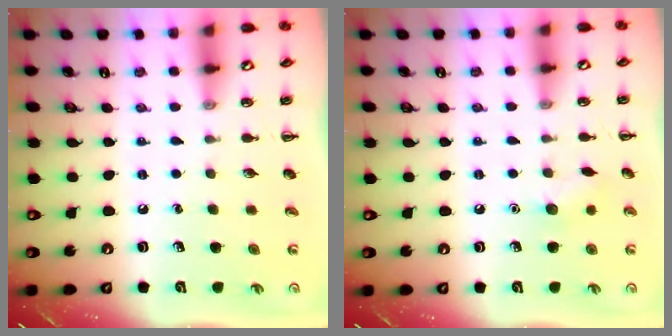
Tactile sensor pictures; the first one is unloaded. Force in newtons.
{"total": 6.2, "press": 6.1, "slide": 1.3}